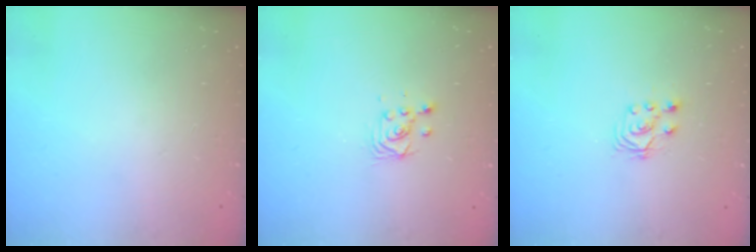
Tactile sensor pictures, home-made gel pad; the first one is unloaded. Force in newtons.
{"total": 3.3, "press": 3.2, "slide": 0.6}
{"total": 3.1, "press": 3.0, "slide": 0.7}